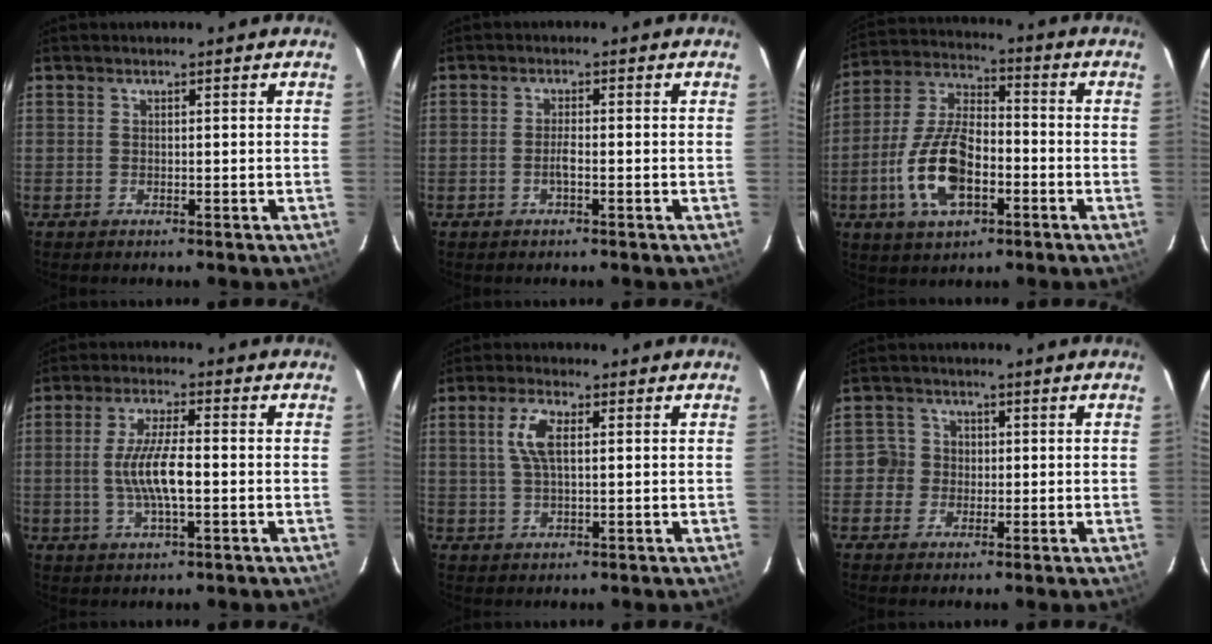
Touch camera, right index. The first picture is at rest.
{"total": 1.7, "force": [-0.7, 0.2, 1.5], "torque": [-0.029, 0.001, -0.015]}
{"total": 14.5, "force": [-4.9, 7.1, 11.7], "torque": [-0.247, 0.008, -0.089]}
{"total": 6.7, "force": [-0.7, 1.6, 6.5], "torque": [-0.128, 0.000, -0.013]}
{"total": 5.5, "force": [1.3, 2.2, 4.9], "torque": [-0.099, 0.009, 0.027]}
{"total": 3.9, "force": [-0.6, 3.8, 0.3], "torque": [0.010, 0.014, -0.016]}